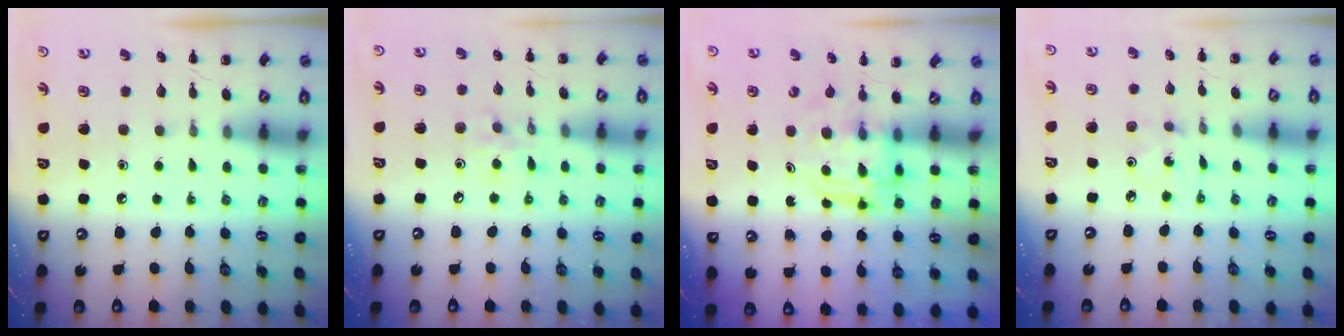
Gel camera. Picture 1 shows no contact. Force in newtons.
{"total": 6.3, "press": 6.3, "slide": 0.6}
{"total": 3.0, "press": 3.0, "slide": 0.2}
{"total": 1.0, "press": 1.0, "slide": 0.3}